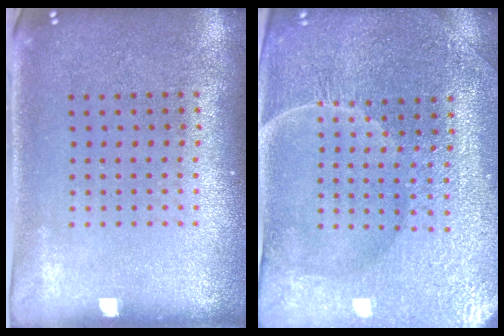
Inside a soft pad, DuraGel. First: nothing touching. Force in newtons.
{"total": 4.4, "press": 4.3, "slide": 1.1}